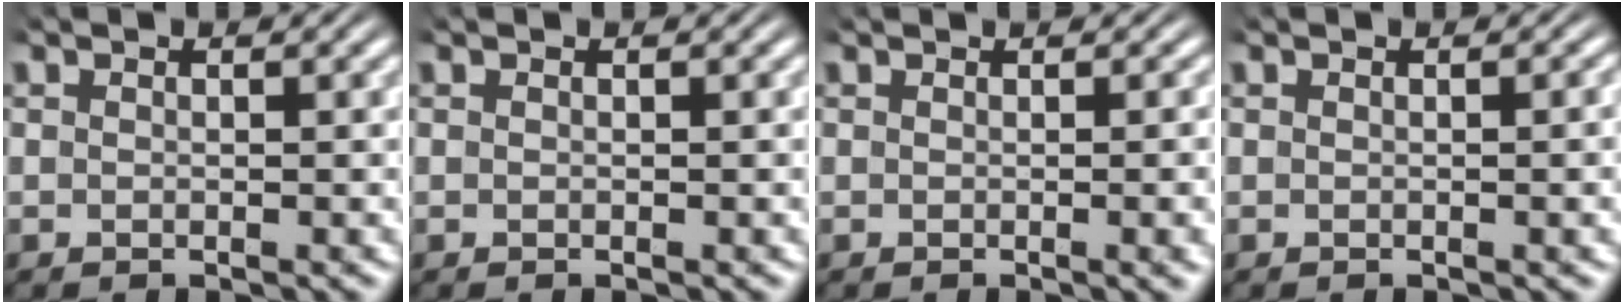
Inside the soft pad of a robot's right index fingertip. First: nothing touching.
{"total": 0.0}
{"total": 1.1, "force": [-0.1, -0.5, 0.9], "torque": [-0.007, 0.006, -0.005]}
{"total": 0.7, "force": [-0.1, -0.2, 0.6], "torque": [-0.006, 0.006, -0.004]}